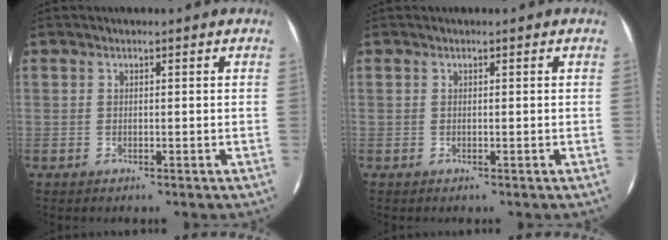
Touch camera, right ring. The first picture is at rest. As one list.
[{"total": 0.0}]